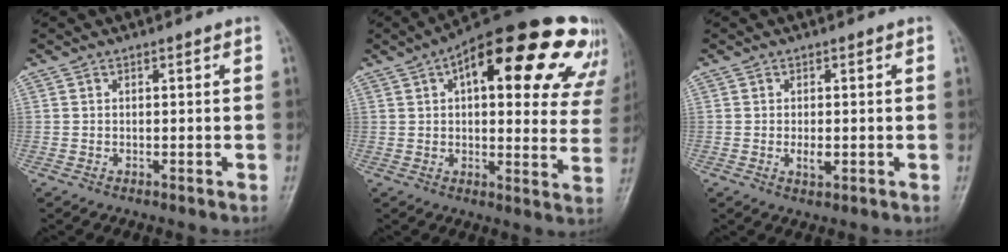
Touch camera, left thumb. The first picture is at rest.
{"total": 27.3, "force": [13.4, 10.8, 21.2], "torque": [-0.253, 0.009, 0.166]}
{"total": 2.4, "force": [-0.3, 1.2, 2.0], "torque": [-0.037, -0.005, -0.007]}